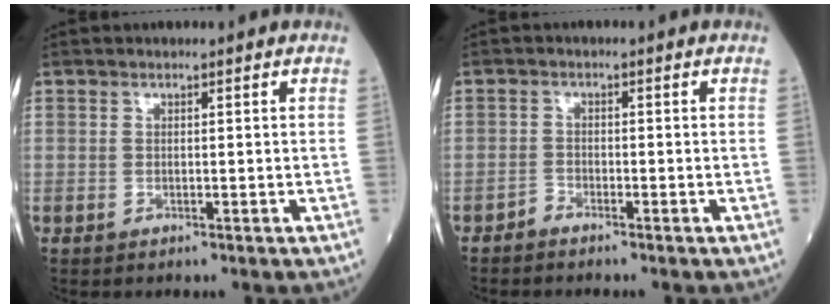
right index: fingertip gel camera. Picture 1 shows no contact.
{"total": 1.0, "force": [-1.0, 0.2, 0.1], "torque": [-0.001, -0.001, -0.021]}